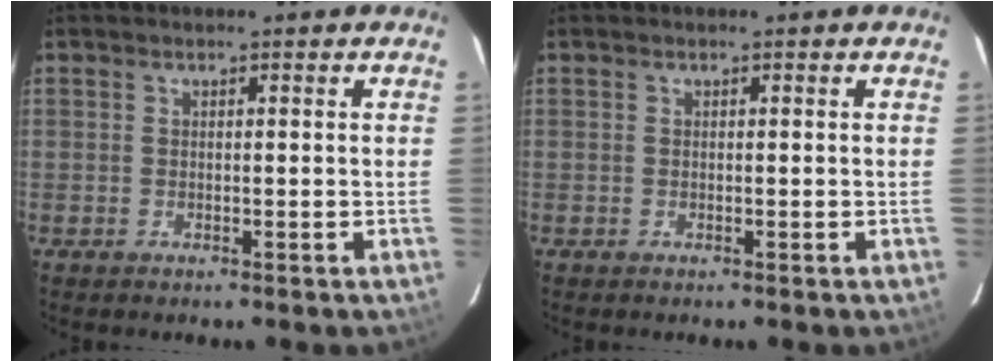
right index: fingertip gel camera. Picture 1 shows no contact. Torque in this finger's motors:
{"motor_torque": [0.00, 0.00, 0.00, 0.00]}